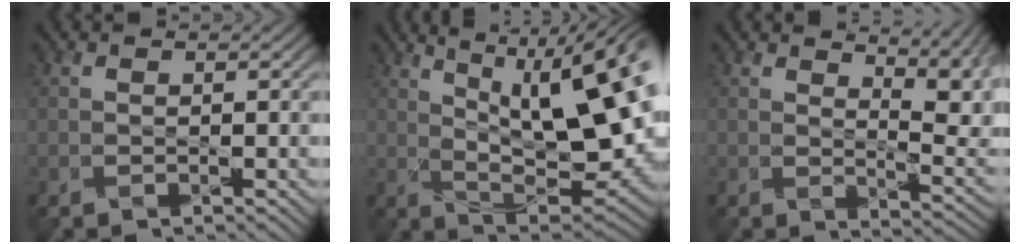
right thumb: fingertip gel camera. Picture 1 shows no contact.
{"total": 16.4, "force": [4.9, 5.9, 14.5], "torque": [-0.227, 0.021, 0.073]}
{"total": 10.4, "force": [6.0, 3.1, 7.9], "torque": [-0.117, 0.005, 0.081]}